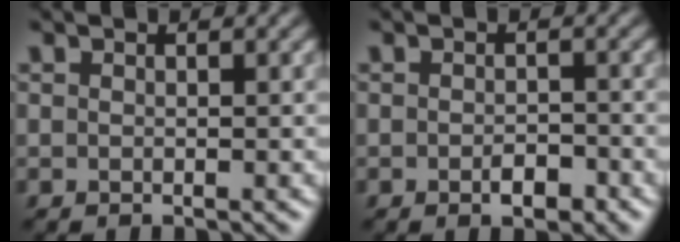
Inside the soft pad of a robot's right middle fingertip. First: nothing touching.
{"total": 2.0, "force": [-0.9, 0.9, 1.5], "torque": [-0.023, -0.001, -0.015]}